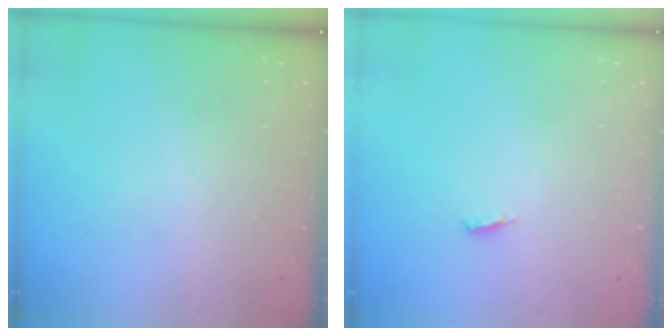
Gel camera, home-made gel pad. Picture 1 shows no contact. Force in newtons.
{"total": 3.9, "press": 3.9, "slide": 0.4}